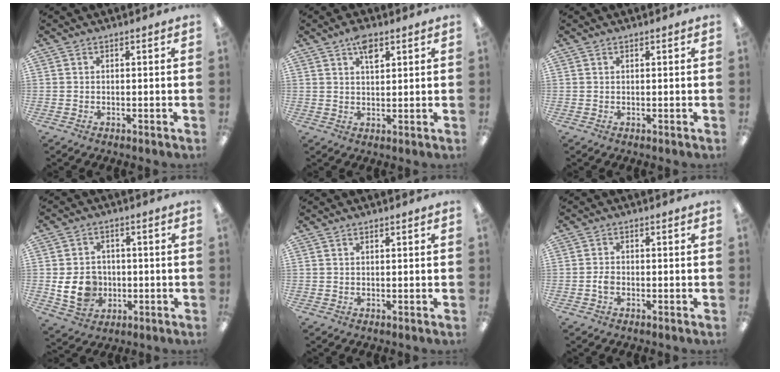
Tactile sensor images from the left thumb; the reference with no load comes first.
{"total": 5.0, "force": [3.0, 2.2, 3.4], "torque": [-0.050, -0.006, 0.048]}
{"total": 0.5, "force": [0.4, 0.1, 0.3], "torque": [-0.007, 0.002, 0.006]}
{"total": 9.3, "force": [-1.5, 7.6, 5.3], "torque": [-0.109, 0.009, -0.023]}
{"total": 0.8, "force": [0.5, 0.3, 0.5], "torque": [-0.011, 0.002, 0.009]}
{"total": 2.1, "force": [-0.7, 1.3, 1.5], "torque": [-0.026, 0.003, -0.012]}